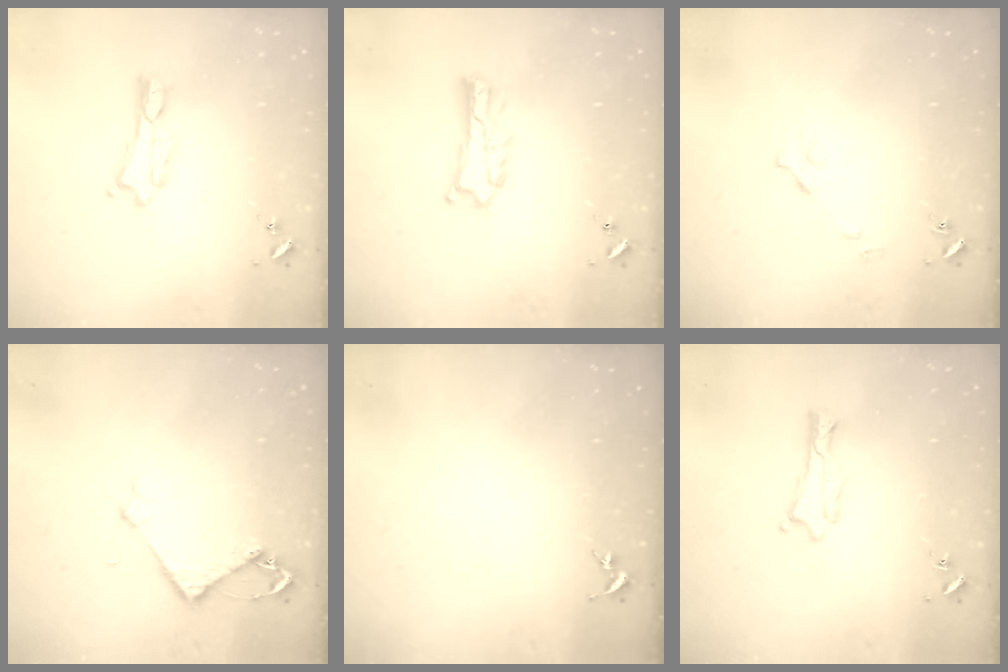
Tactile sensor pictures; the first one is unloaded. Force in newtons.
{"total": 2.0, "press": 2.0, "slide": 0.3}
{"total": 3.1, "press": 3.1, "slide": 0.3}
{"total": 3.2, "press": 3.2, "slide": 0.2}
{"total": 0.0}
{"total": 0.0}